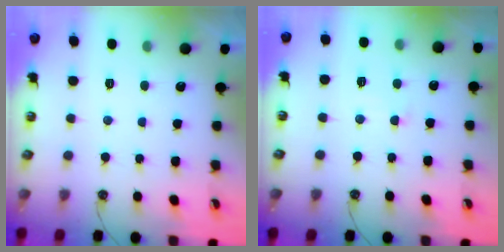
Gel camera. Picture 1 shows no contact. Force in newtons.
{"total": 1.2, "press": 0.9, "slide": 0.7}